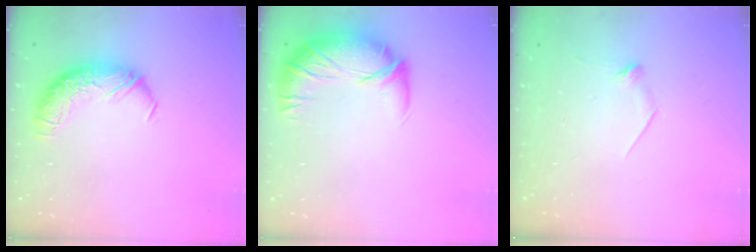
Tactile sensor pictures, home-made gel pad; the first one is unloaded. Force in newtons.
{"total": 3.1, "press": 2.3, "slide": 2.1}
{"total": 8.0, "press": 8.0, "slide": 0.7}